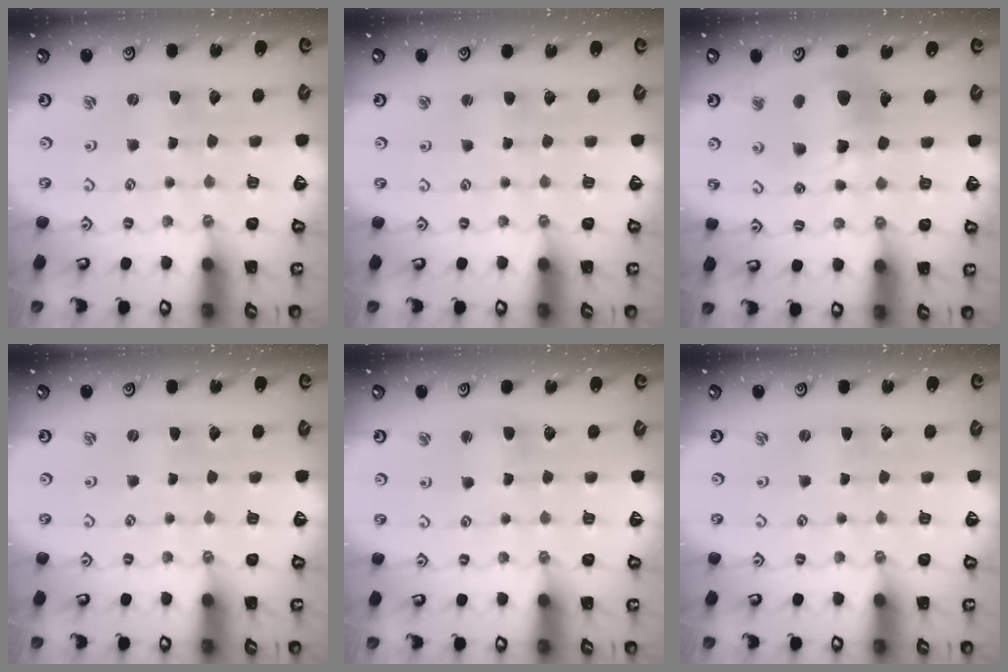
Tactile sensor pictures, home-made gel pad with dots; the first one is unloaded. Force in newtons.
{"total": 2.7, "press": 2.6, "slide": 0.4}
{"total": 13.9, "press": 13.7, "slide": 2.0}
{"total": 0.0}
{"total": 2.8, "press": 2.8, "slide": 0.3}
{"total": 0.0}